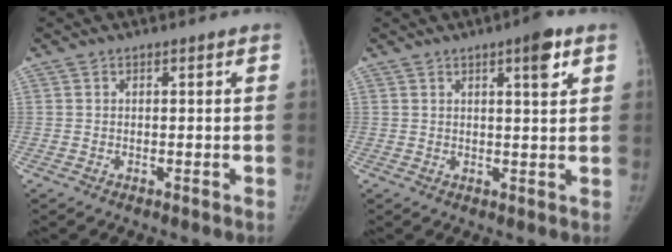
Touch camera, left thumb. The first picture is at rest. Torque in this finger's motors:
{"motor_torque": [0.28, -0.35, 0.71, -0.63, 0.17]}